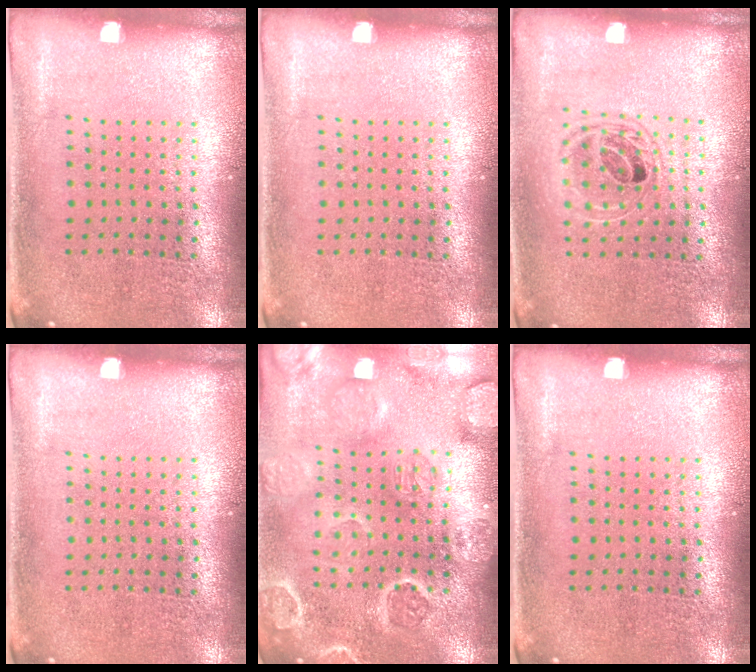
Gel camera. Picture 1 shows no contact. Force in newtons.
{"total": 0.0}
{"total": 1.4, "press": 1.3, "slide": 0.7}
{"total": 0.0}
{"total": 3.2, "press": 3.0, "slide": 0.9}
{"total": 0.0}